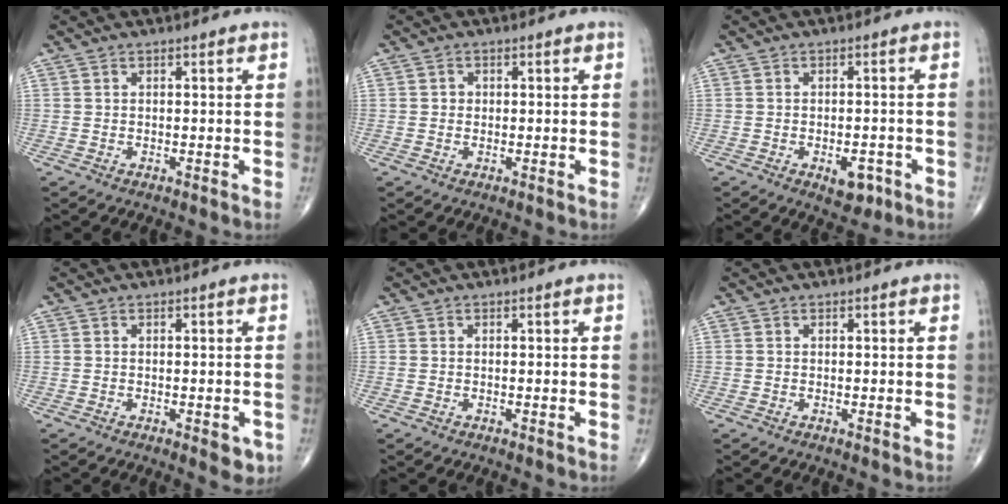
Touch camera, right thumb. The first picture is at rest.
{"total": 1.2, "force": [0.0, 1.1, 0.4], "torque": [-0.001, 0.003, -0.001]}
{"total": 4.7, "force": [-2.1, 2.5, 3.4], "torque": [-0.031, 0.007, -0.022]}
{"total": 3.4, "force": [-1.3, 1.4, 2.8], "torque": [-0.019, -0.003, -0.012]}
{"total": 0.0}
{"total": 0.0}